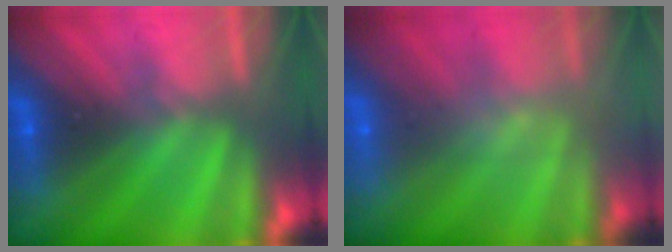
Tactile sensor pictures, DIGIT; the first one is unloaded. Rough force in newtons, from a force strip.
{"total": 2.3}